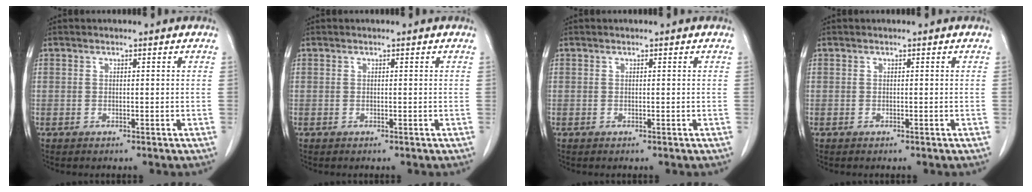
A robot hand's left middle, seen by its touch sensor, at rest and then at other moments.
{"total": 0.0}
{"total": 0.0}
{"total": 0.0}